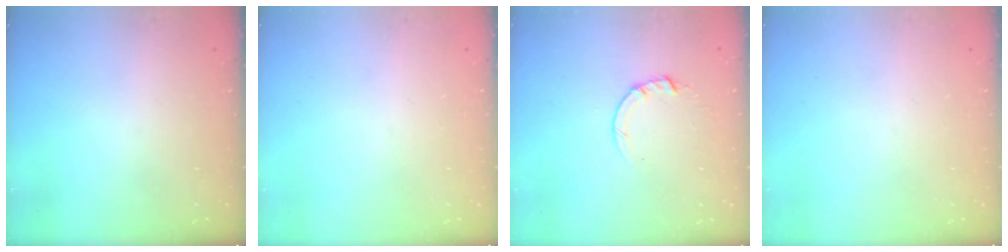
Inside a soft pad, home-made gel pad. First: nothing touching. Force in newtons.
{"total": 0.0}
{"total": 3.5, "press": 3.5, "slide": 0.4}
{"total": 0.0}